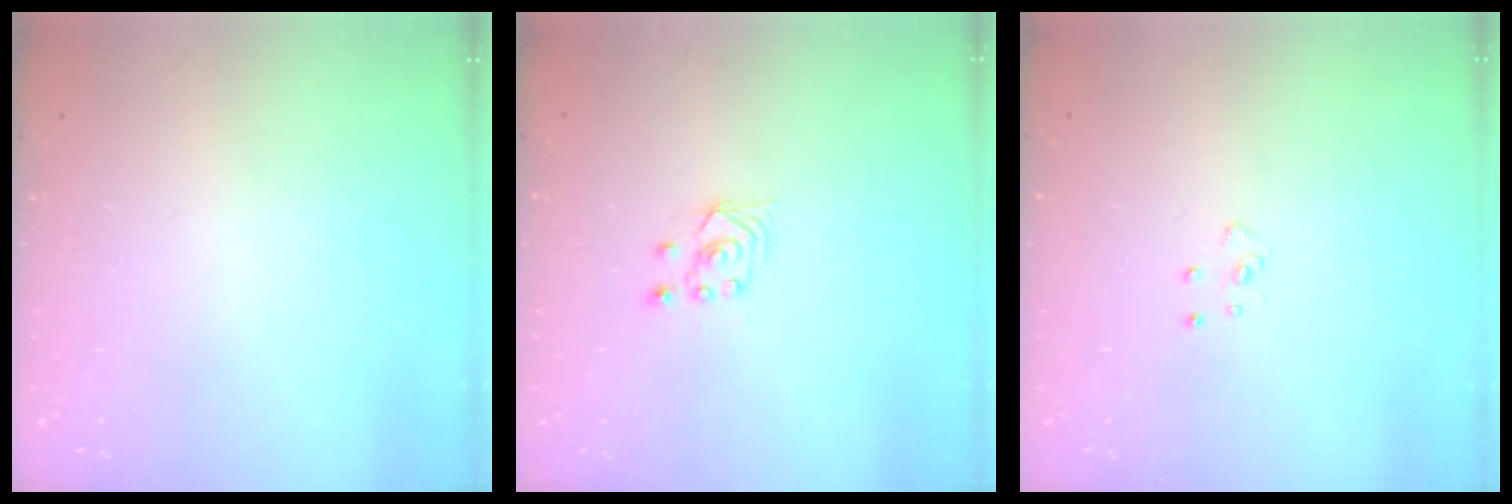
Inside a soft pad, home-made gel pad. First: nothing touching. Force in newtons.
{"total": 2.8, "press": 2.4, "slide": 1.4}
{"total": 4.1, "press": 4.1, "slide": 0.4}